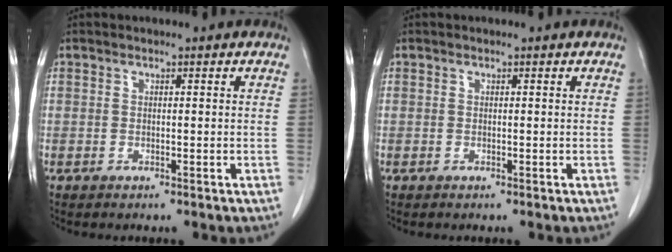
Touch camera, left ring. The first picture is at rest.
{"total": 0.0}